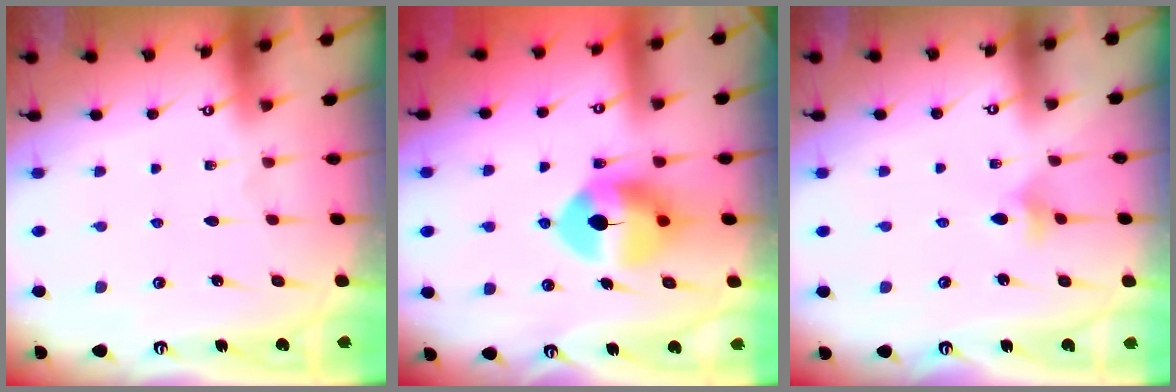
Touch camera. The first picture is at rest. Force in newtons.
{"total": 9.7, "press": 9.5, "slide": 1.9}
{"total": 4.6, "press": 4.5, "slide": 1.0}